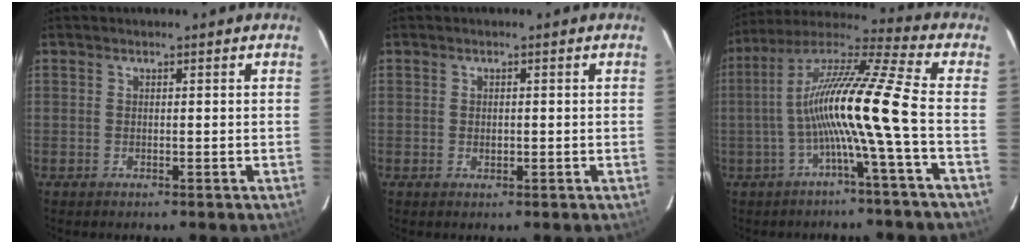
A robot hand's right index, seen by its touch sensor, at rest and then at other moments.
{"total": 1.3, "force": [-0.1, 1.0, 0.8], "torque": [-0.012, 0.003, -0.001]}
{"total": 14.5, "force": [-3.4, -1.7, 14.0], "torque": [-0.249, 0.007, -0.068]}